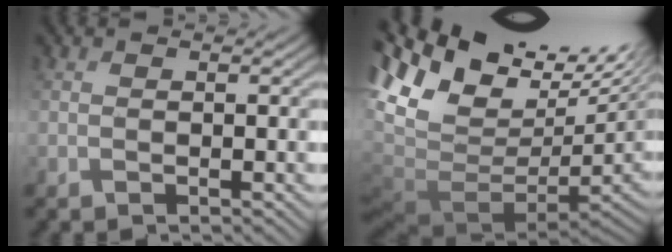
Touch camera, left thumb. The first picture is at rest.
{"total": 15.0, "force": [0.2, 9.1, 11.8], "torque": [-0.191, 0.004, 0.053]}